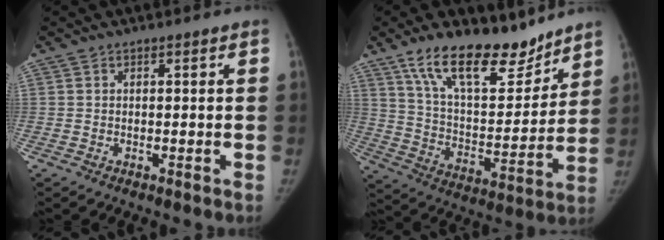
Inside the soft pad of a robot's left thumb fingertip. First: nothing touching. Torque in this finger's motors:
{"motor_torque": [0.87, -0.22, 1.42, -1.34, 0.29]}